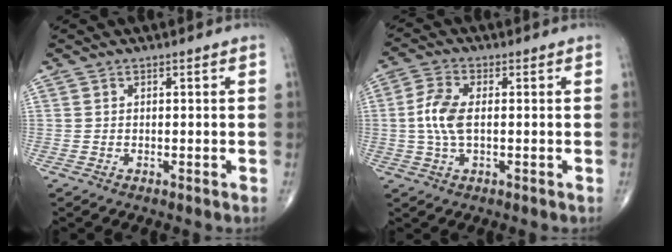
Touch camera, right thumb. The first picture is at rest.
{"total": 6.6, "force": [0.0, 3.1, 5.8], "torque": [-0.138, 0.011, -0.004]}